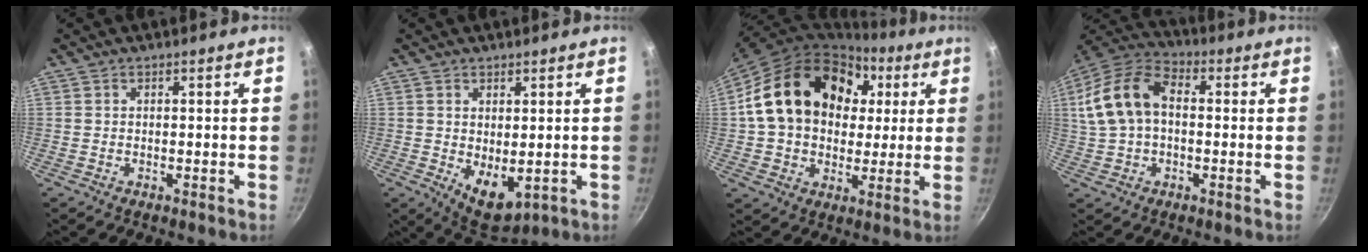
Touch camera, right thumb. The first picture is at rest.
{"total": 6.9, "force": [0.2, 4.0, 5.6], "torque": [-0.068, -0.019, 0.018]}
{"total": 23.2, "force": [5.2, 17.7, 14.1], "torque": [-0.222, 0.026, 0.084]}
{"total": 14.6, "force": [1.4, 9.5, 11.0], "torque": [-0.208, 0.036, 0.014]}